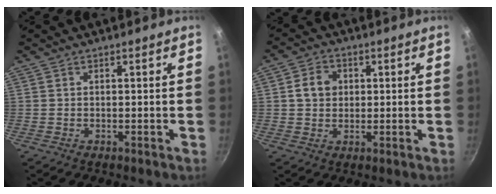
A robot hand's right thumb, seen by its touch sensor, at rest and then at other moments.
{"total": 5.2, "force": [1.0, 4.3, 2.8], "torque": [-0.036, 0.005, 0.015]}